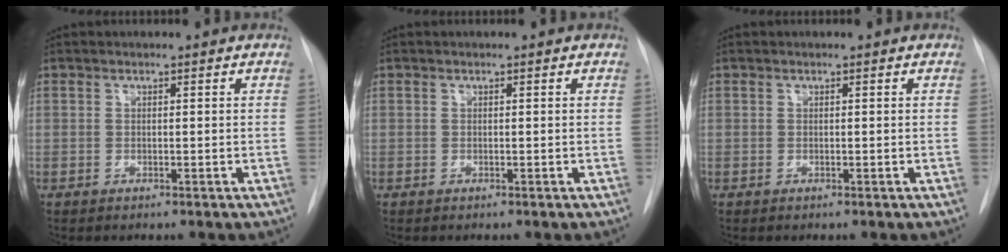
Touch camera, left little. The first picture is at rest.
{"total": 0.0}
{"total": 0.0}